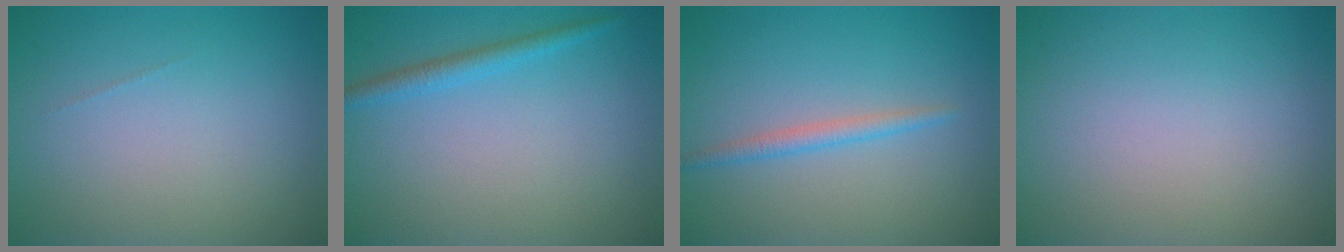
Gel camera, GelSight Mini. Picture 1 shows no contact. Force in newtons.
{"total": 1.8, "press": 1.8, "slide": 0.2}
{"total": 1.6, "press": 1.6, "slide": 0.0}
{"total": 0.0}